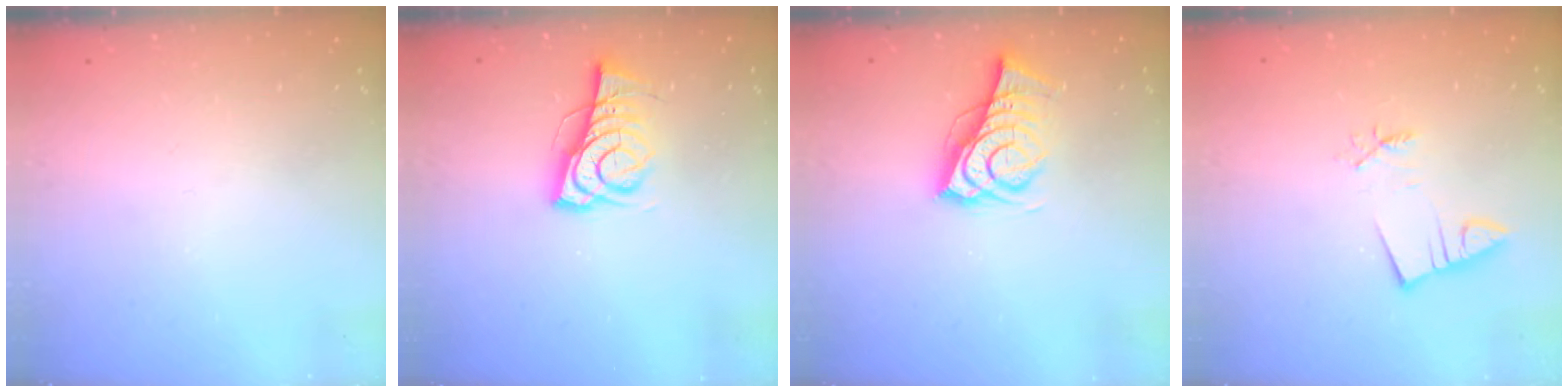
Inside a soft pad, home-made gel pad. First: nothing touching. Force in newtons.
{"total": 7.0, "press": 7.0, "slide": 1.0}
{"total": 9.0, "press": 8.6, "slide": 2.8}
{"total": 2.7, "press": 2.7, "slide": 0.4}